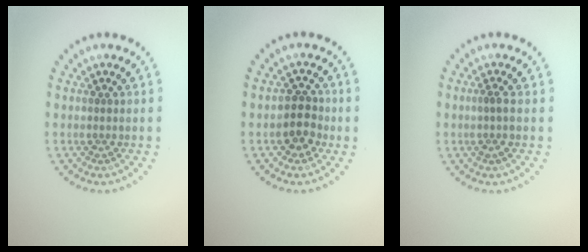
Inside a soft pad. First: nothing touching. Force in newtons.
{"total": 2.5, "press": 2.3, "slide": 0.9}
{"total": 1.2, "press": 1.1, "slide": 0.6}